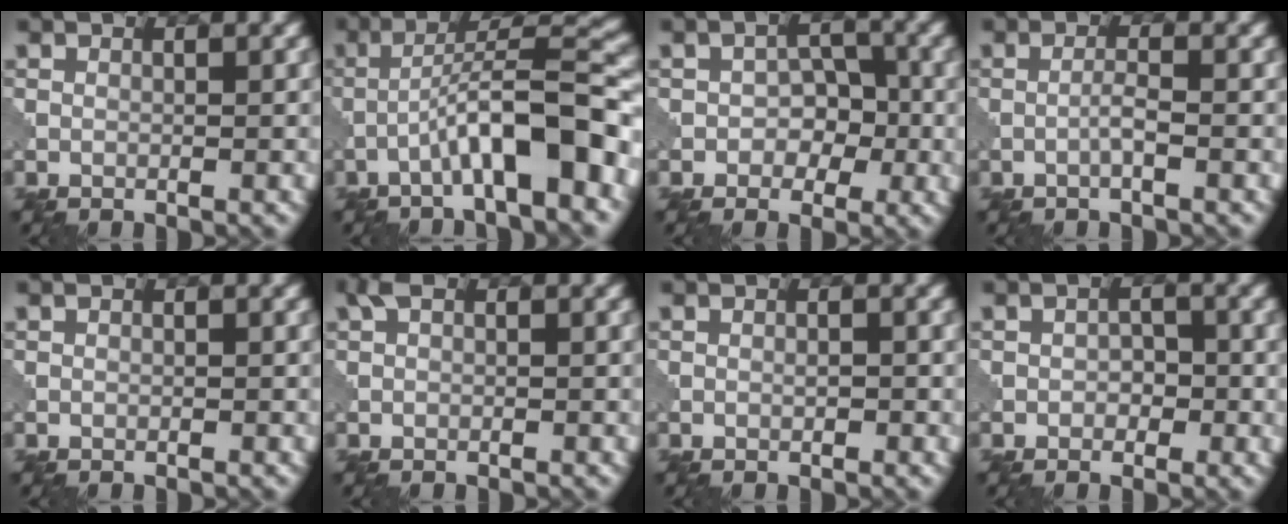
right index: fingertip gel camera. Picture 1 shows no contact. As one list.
[{"total": 8.2, "force": [-3.3, 1.3, 7.4], "torque": [-0.118, 0.026, -0.055]}, {"total": 3.0, "force": [-0.7, 2.3, 1.8], "torque": [-0.008, 0.003, -0.019]}, {"total": 1.4, "force": [-0.6, 0.0, 1.3], "torque": [-0.024, 0.006, -0.014]}, {"total": 0.0}, {"total": 1.3, "force": [0.5, 0.8, 0.9], "torque": [-0.014, 0.008, 0.005]}, {"total": 0.6, "force": [-0.2, 0.3, 0.5], "torque": [-0.011, 0.003, -0.003]}, {"total": 1.4, "force": [-0.4, 1.1, 0.8], "torque": [-0.011, -0.001, -0.010]}]